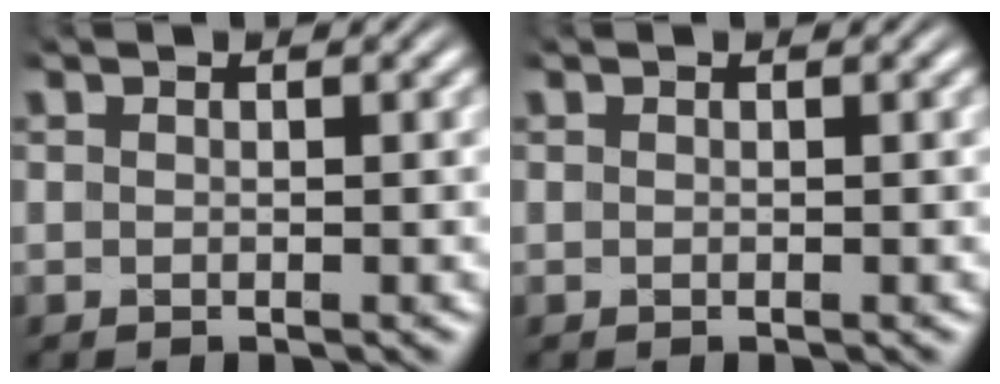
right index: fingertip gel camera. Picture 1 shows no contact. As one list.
[{"total": 0.0}]